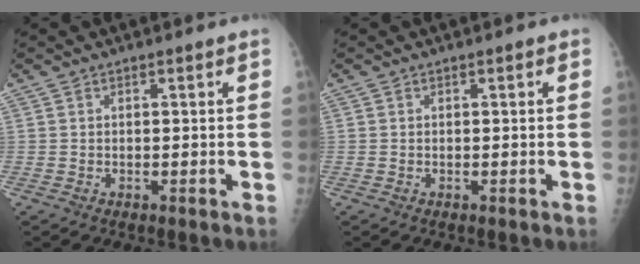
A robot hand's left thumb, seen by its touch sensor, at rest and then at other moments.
{"total": 0.0}